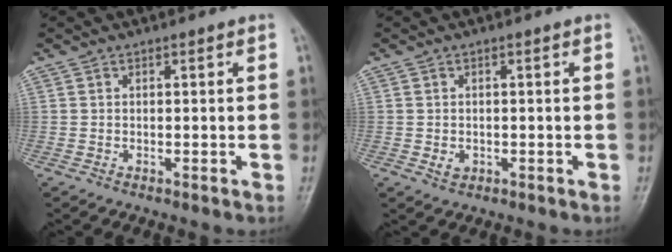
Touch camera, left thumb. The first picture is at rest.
{"total": 2.1, "force": [-0.5, 1.7, 1.1], "torque": [-0.011, 0.001, -0.005]}